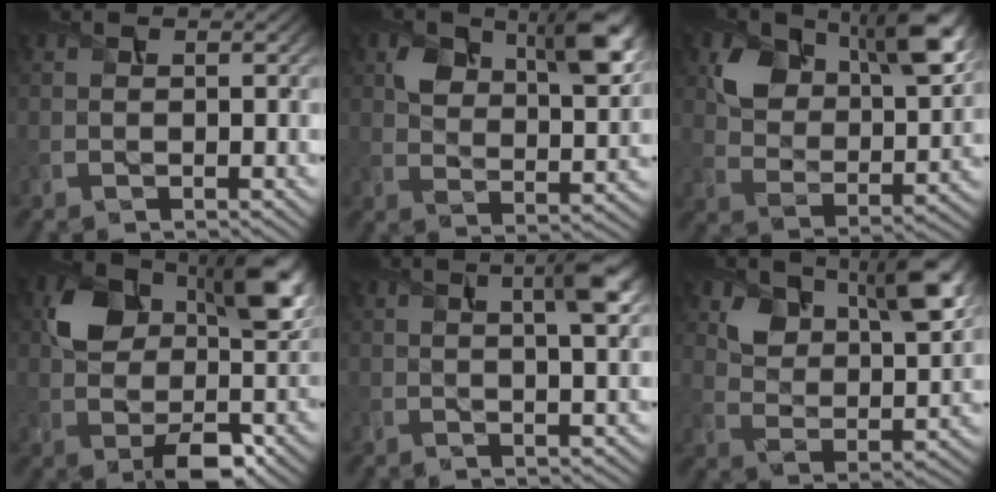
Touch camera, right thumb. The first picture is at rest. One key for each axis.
{"total": 8.7, "fx": 4.1, "fy": 5.0, "fz": 5.9, "tx": -0.101, "ty": -0.013, "tz": 0.071}
{"total": 10.3, "fx": 5.1, "fy": 6.4, "fz": 6.2, "tx": -0.122, "ty": -0.015, "tz": 0.091}
{"total": 11.5, "fx": 1.0, "fy": 7.6, "fz": 8.6, "tx": -0.149, "ty": -0.010, "tz": 0.018}
{"total": 4.9, "fx": 1.7, "fy": 1.0, "fz": 4.5, "tx": -0.072, "ty": 0.008, "tz": 0.027}
{"total": 8.7, "fx": 5.0, "fy": 4.8, "fz": 5.4, "tx": -0.099, "ty": -0.018, "tz": 0.088}